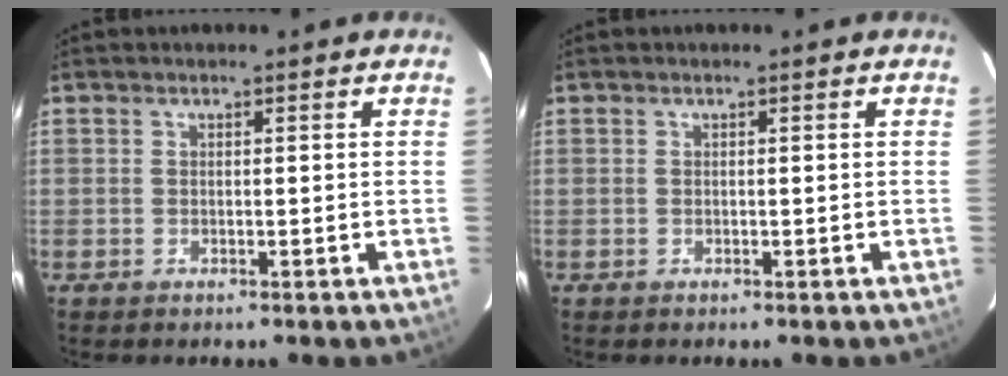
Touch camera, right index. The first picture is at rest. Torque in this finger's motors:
{"motor_torque": [-0.02, 0.02, 0.02, 0.00]}